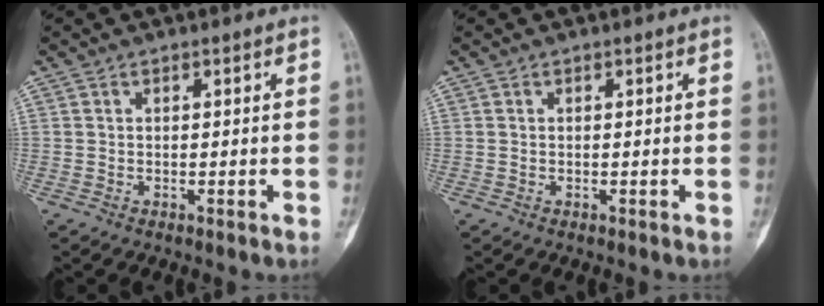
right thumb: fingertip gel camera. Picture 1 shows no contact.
{"total": 0.0}